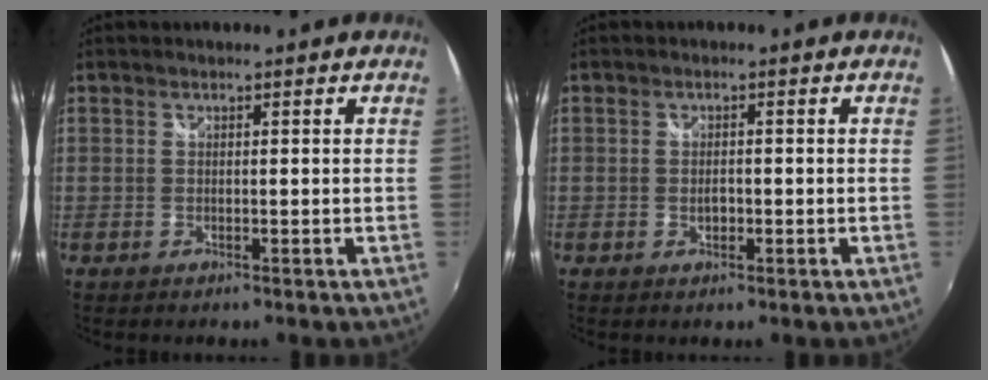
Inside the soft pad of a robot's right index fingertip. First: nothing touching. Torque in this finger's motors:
{"motor_torque": [0.14, -0.13, 0.07, 0.02]}